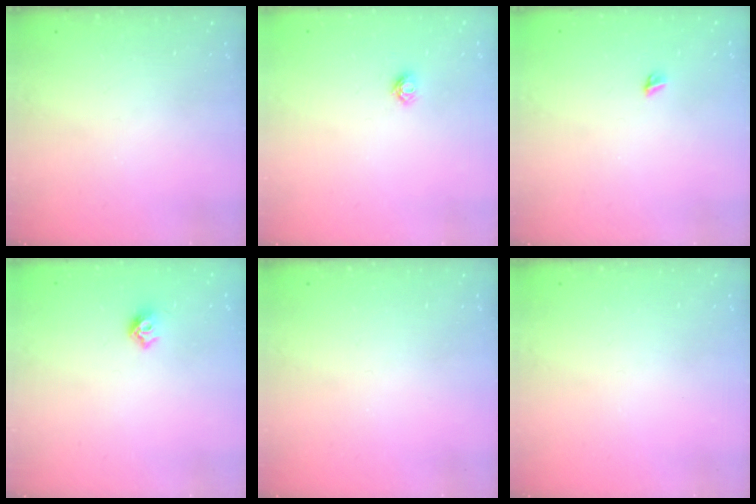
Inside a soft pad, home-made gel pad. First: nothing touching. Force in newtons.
{"total": 3.5, "press": 3.4, "slide": 0.4}
{"total": 3.9, "press": 3.8, "slide": 0.5}
{"total": 6.0, "press": 5.9, "slide": 0.9}
{"total": 0.0}
{"total": 0.0}